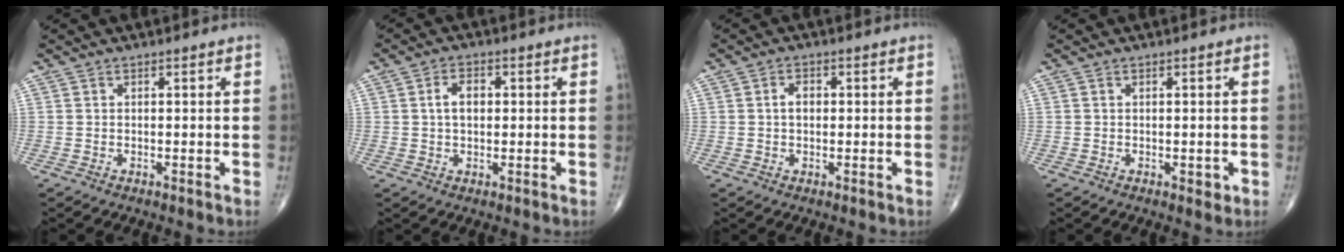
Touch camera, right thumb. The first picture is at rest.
{"total": 4.2, "force": [0.6, 2.6, 3.3], "torque": [-0.053, 0.008, 0.006]}
{"total": 2.6, "force": [0.2, 1.7, 1.9], "torque": [-0.029, 0.007, 0.001]}
{"total": 1.5, "force": [-0.2, 0.9, 1.1], "torque": [-0.006, -0.002, -0.002]}